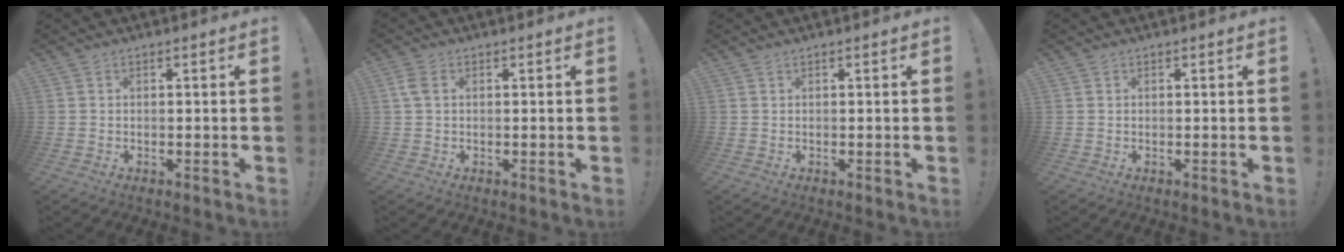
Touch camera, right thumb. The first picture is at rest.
{"total": 2.8, "force": [0.9, 1.6, 2.2], "torque": [-0.039, 0.003, 0.015]}
{"total": 0.0}
{"total": 0.0}